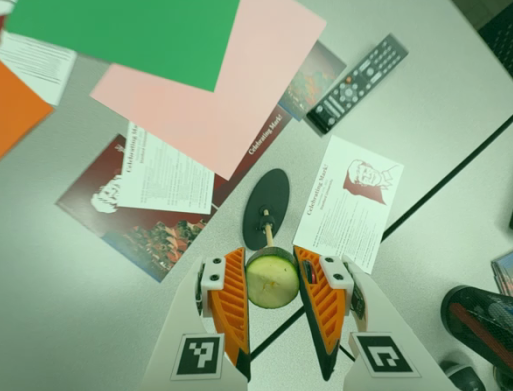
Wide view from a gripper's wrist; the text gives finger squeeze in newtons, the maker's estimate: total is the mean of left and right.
{"total": 10.0, "left": 10.2, "right": 9.8}